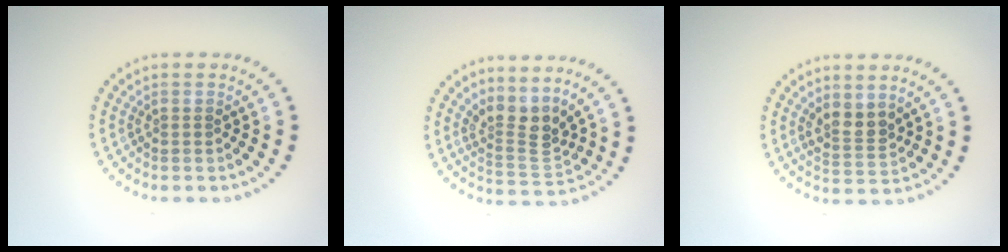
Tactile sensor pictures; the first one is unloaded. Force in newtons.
{"total": 3.3, "press": 2.3, "slide": 2.3}
{"total": 2.4, "press": 2.1, "slide": 1.2}